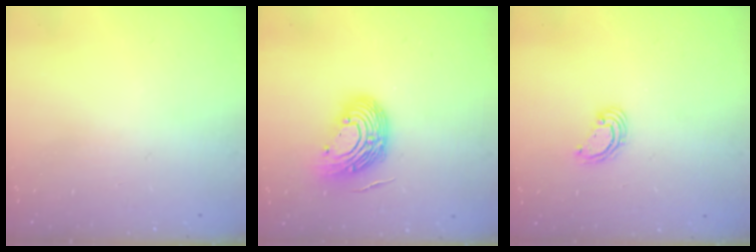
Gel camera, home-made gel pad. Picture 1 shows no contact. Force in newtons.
{"total": 12.9, "press": 12.7, "slide": 2.1}
{"total": 3.8, "press": 3.8, "slide": 0.2}